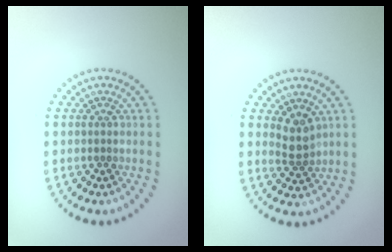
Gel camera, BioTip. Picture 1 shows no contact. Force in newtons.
{"total": 2.1, "press": 1.7, "slide": 1.2}